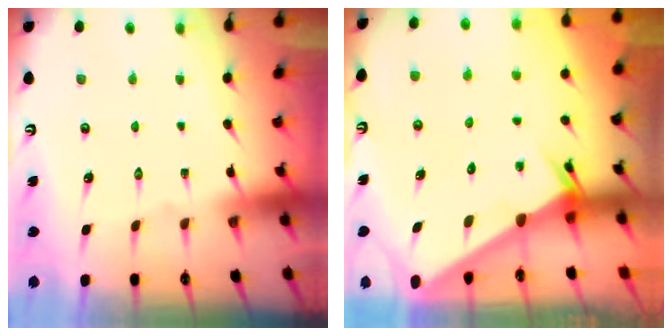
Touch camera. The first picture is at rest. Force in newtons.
{"total": 2.7, "press": 2.7, "slide": 0.3}